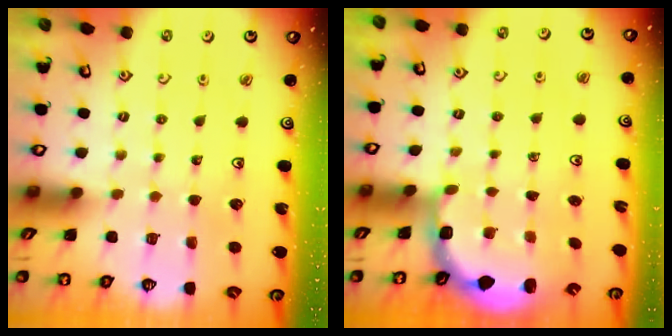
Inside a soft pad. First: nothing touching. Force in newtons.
{"total": 2.7, "press": 2.1, "slide": 1.7}